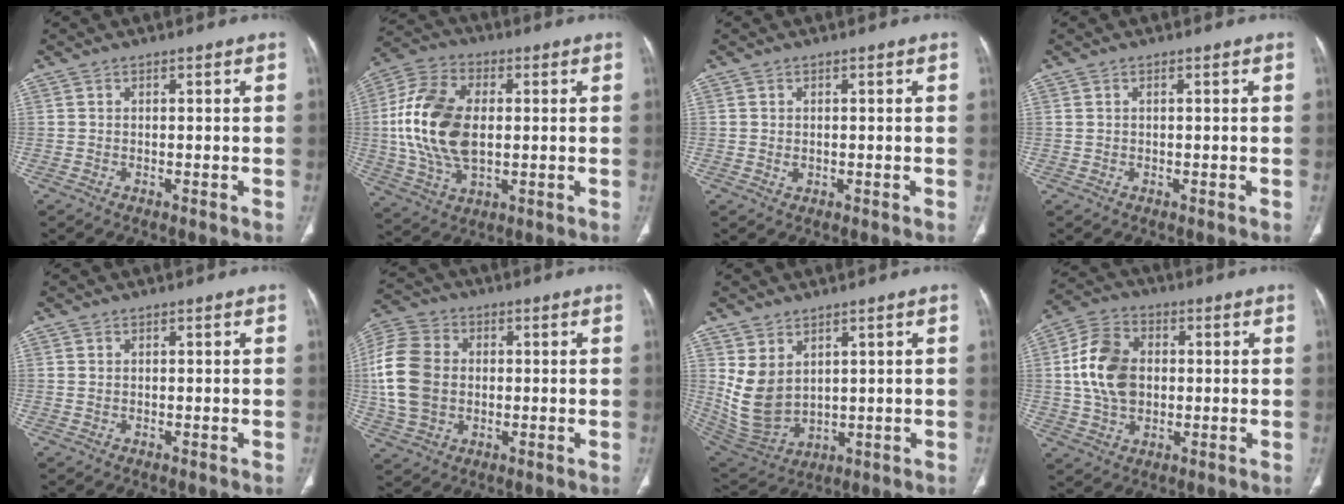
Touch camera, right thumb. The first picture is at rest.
{"total": 17.2, "force": [0.8, 10.4, 13.7], "torque": [-0.271, 0.009, 0.017]}
{"total": 1.0, "force": [0.1, 0.8, 0.5], "torque": [-0.004, 0.001, 0.005]}
{"total": 0.5, "force": [0.2, 0.3, 0.4], "torque": [-0.007, 0.005, 0.007]}
{"total": 0.5, "force": [0.3, 0.4, 0.2], "torque": [0.003, 0.001, 0.005]}
{"total": 14.6, "force": [0.5, 11.1, 9.5], "torque": [-0.183, 0.016, 0.008]}
{"total": 10.3, "force": [3.2, 7.2, 6.7], "torque": [-0.117, -0.018, 0.093]}
{"total": 12.7, "force": [0.8, 9.1, 8.8], "torque": [-0.147, 0.015, 0.015]}